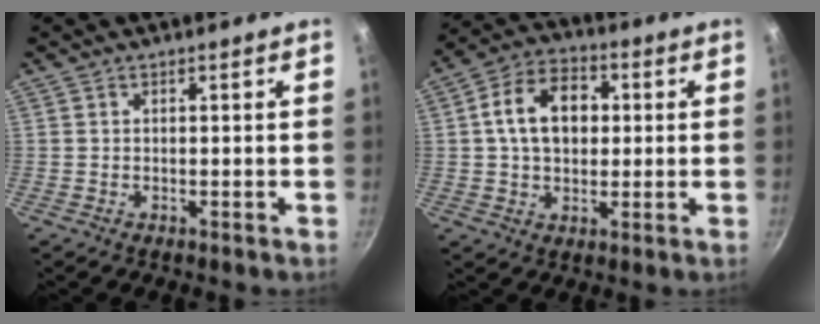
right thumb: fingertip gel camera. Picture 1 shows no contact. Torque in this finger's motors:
{"motor_torque": [0.18, 2.69, 1.22, -0.18, 0.04]}